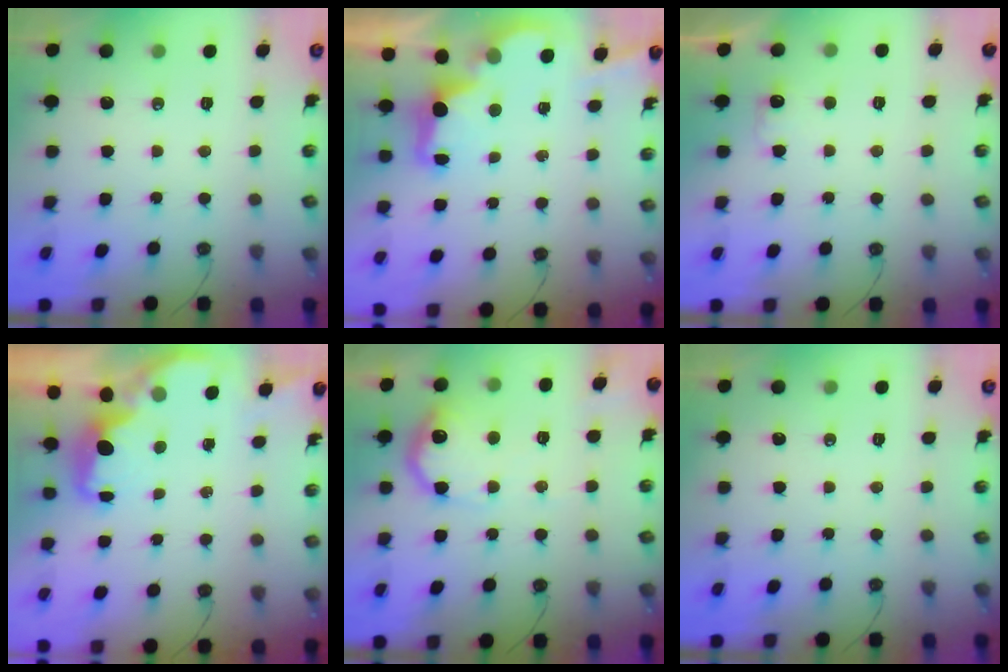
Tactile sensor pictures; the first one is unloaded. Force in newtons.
{"total": 2.7, "press": 2.6, "slide": 0.8}
{"total": 4.1, "press": 3.9, "slide": 1.0}
{"total": 1.6, "press": 1.4, "slide": 0.7}
{"total": 14.7, "press": 14.7, "slide": 0.7}
{"total": 0.0}